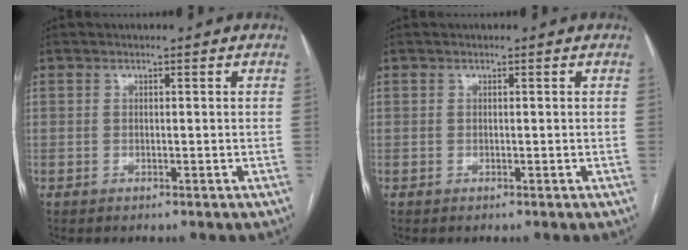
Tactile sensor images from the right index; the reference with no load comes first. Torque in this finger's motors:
{"motor_torque": [-0.02, -0.01, 0.00, 0.00]}